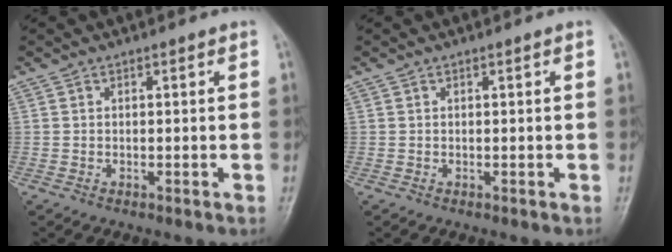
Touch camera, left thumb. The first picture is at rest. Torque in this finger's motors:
{"motor_torque": [0.11, -0.01, 0.22, -0.10, 0.00]}